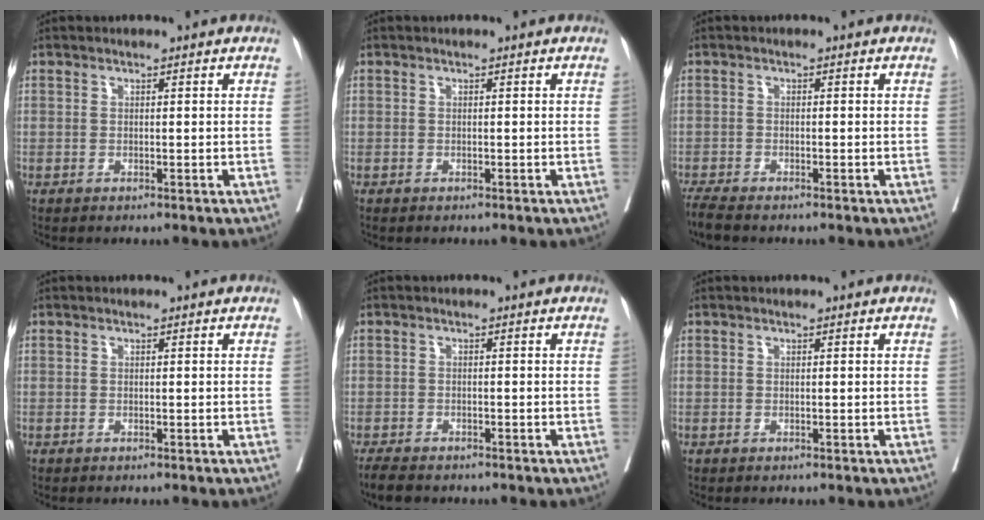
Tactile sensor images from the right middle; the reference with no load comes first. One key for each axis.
{"total": 0.0}
{"total": 3.3, "fx": -3.0, "fy": 0.1, "fz": 1.5, "tx": -0.031, "ty": -0.011, "tz": -0.055}
{"total": 0.0}
{"total": 4.3, "fx": -3.6, "fy": 1.2, "fz": 2.0, "tx": -0.037, "ty": -0.010, "tz": -0.057}
{"total": 0.0}